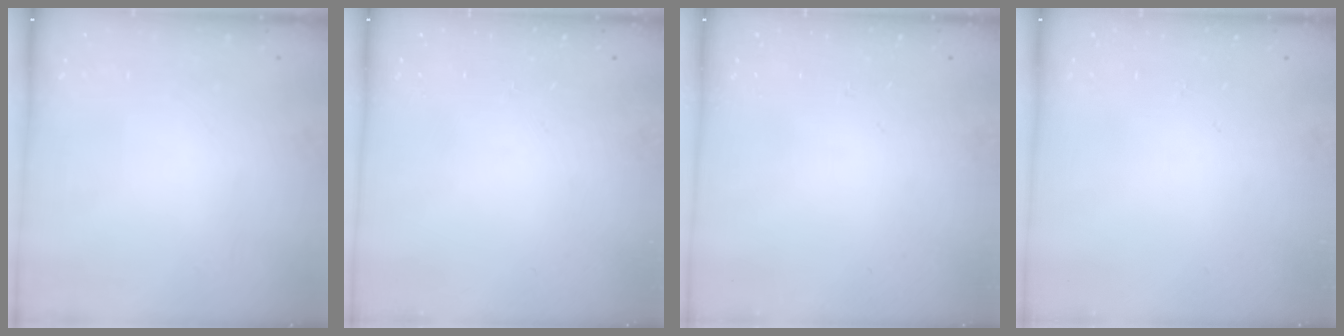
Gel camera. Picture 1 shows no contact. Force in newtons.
{"total": 0.0}
{"total": 0.0}
{"total": 0.0}